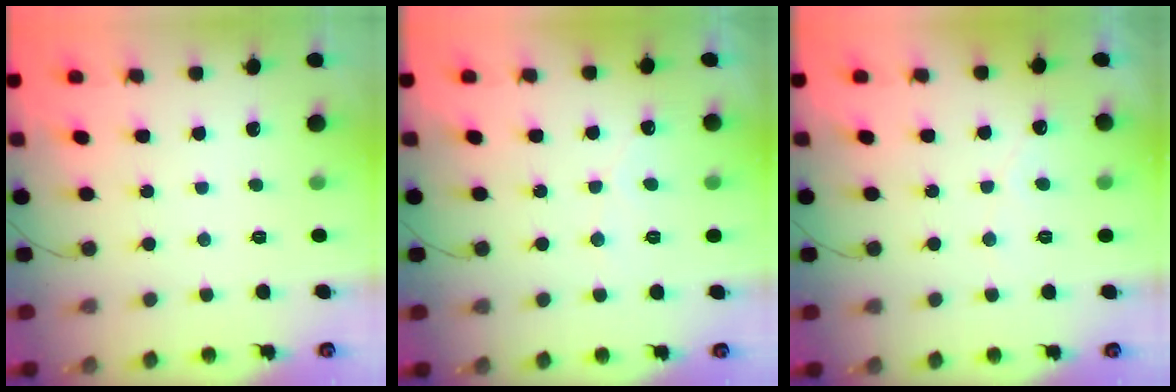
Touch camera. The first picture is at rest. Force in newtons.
{"total": 2.7, "press": 2.7, "slide": 0.1}
{"total": 2.7, "press": 2.7, "slide": 0.0}